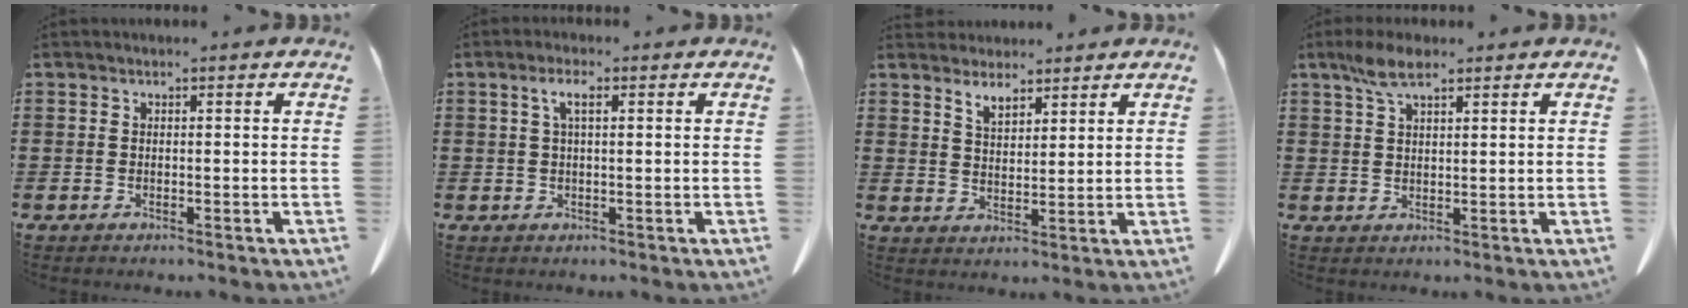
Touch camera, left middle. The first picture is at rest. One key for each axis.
{"total": 3.0, "fx": 1.0, "fy": 0.8, "fz": 2.7, "tx": -0.057, "ty": 0.007, "tz": 0.016}
{"total": 3.9, "fx": 3.5, "fy": 1.5, "fz": 1.0, "tx": -0.029, "ty": -0.005, "tz": 0.067}
{"total": 4.9, "fx": 3.0, "fy": 1.7, "fz": 3.5, "tx": -0.076, "ty": 0.003, "tz": 0.055}